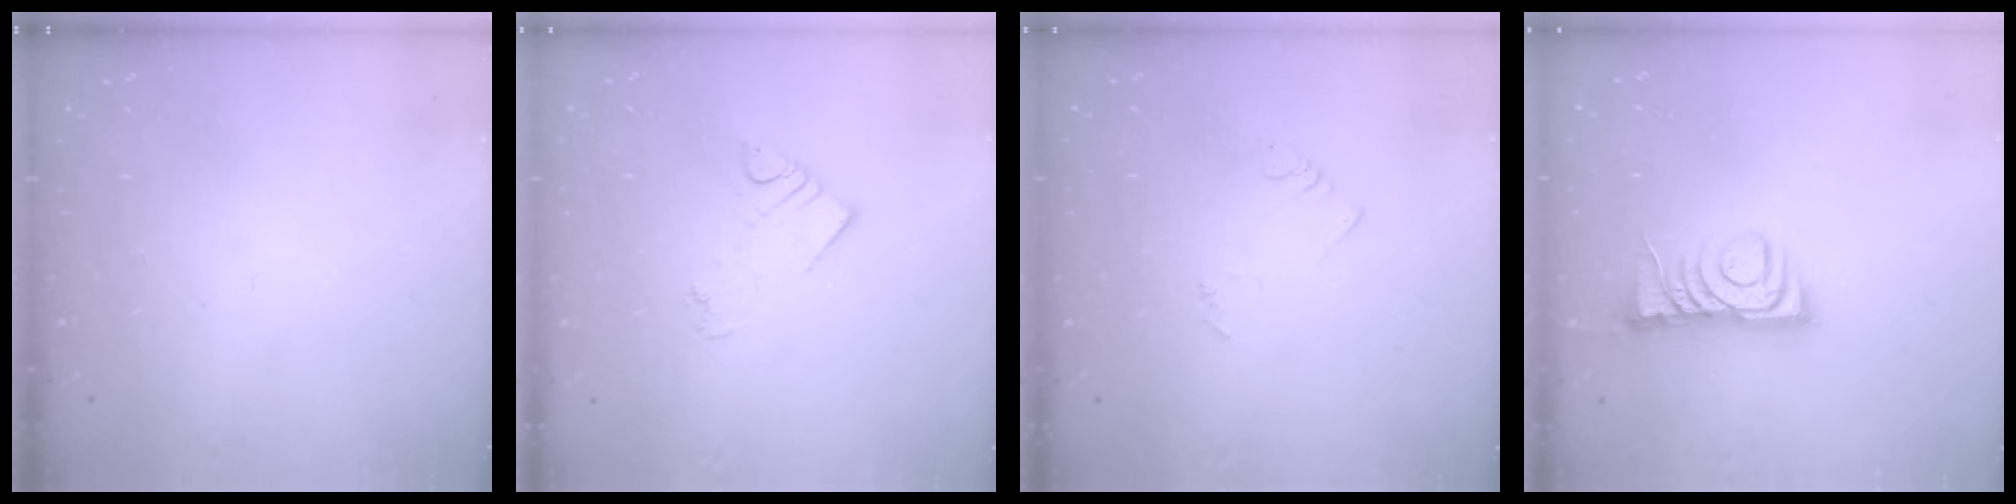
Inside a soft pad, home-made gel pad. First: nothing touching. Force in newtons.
{"total": 5.0, "press": 5.0, "slide": 0.2}
{"total": 3.7, "press": 3.7, "slide": 0.3}
{"total": 7.4, "press": 7.4, "slide": 0.1}